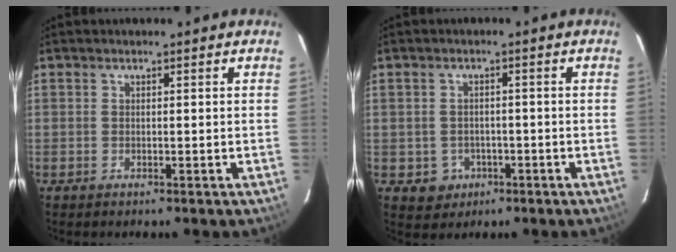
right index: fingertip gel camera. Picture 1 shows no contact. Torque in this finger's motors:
{"motor_torque": [0.07, -0.09, -0.46, -0.21]}